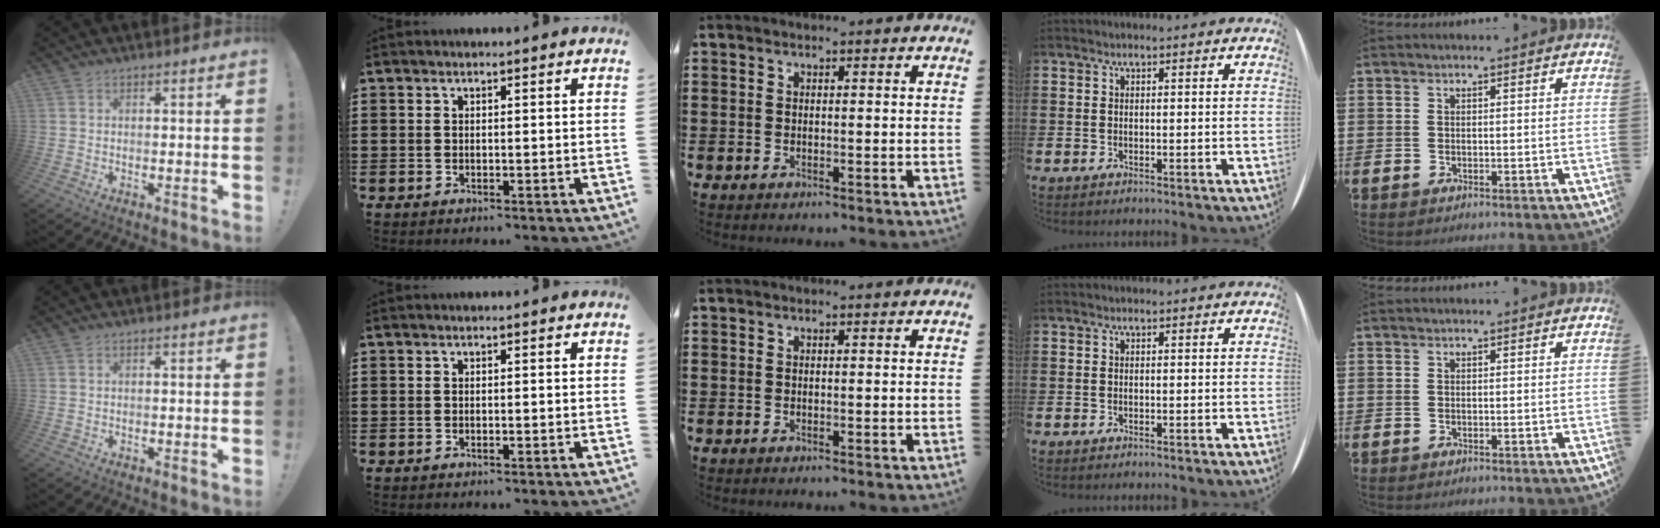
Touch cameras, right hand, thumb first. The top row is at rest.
{}